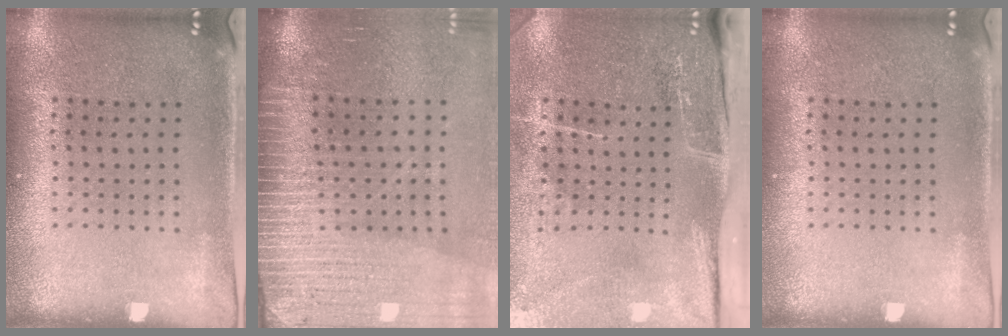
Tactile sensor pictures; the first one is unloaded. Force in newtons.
{"total": 3.7, "press": 3.2, "slide": 1.9}
{"total": 5.0, "press": 3.9, "slide": 3.1}
{"total": 0.0}